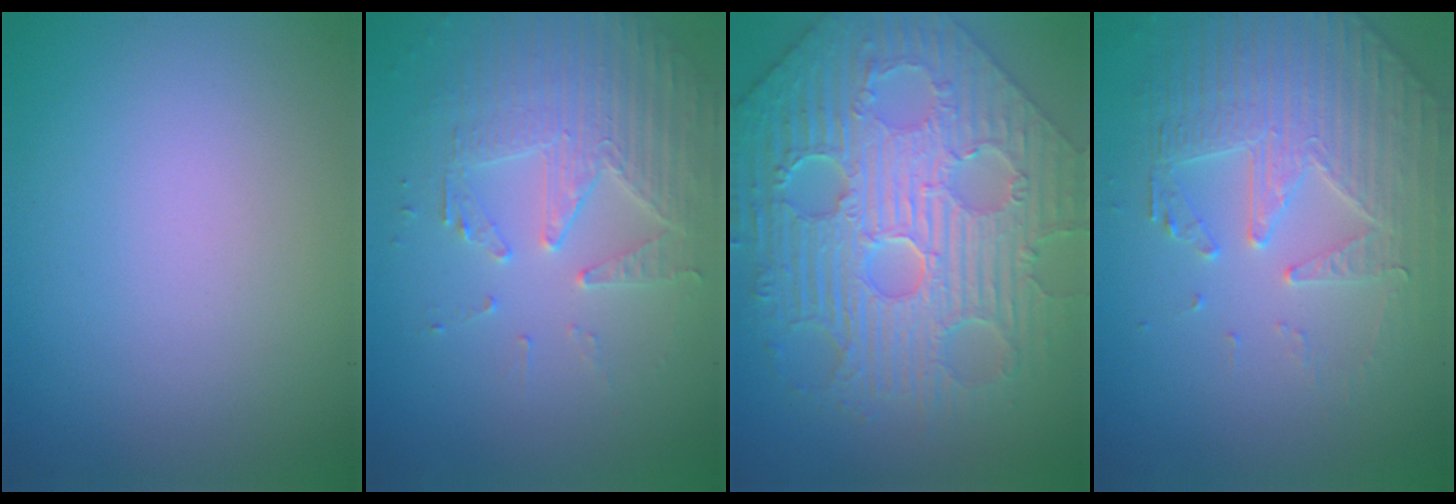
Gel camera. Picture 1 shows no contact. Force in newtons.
{"total": 3.9, "press": 3.6, "slide": 1.6}
{"total": 11.5, "press": 7.9, "slide": 8.4}
{"total": 4.4, "press": 4.2, "slide": 1.2}